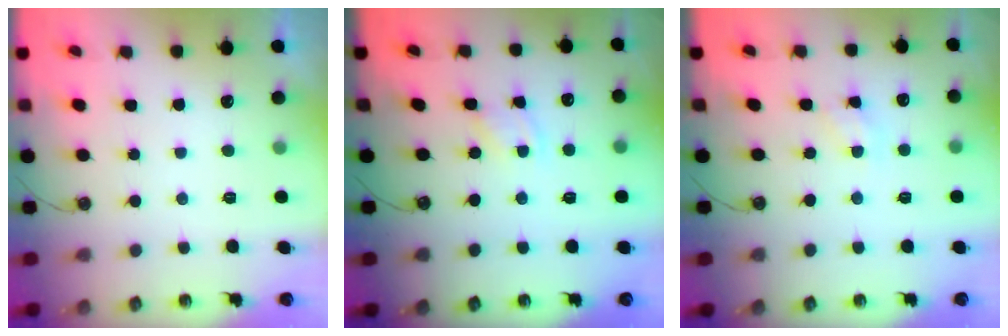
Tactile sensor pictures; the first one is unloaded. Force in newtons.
{"total": 2.3, "press": 2.3, "slide": 0.4}
{"total": 3.3, "press": 3.2, "slide": 0.4}